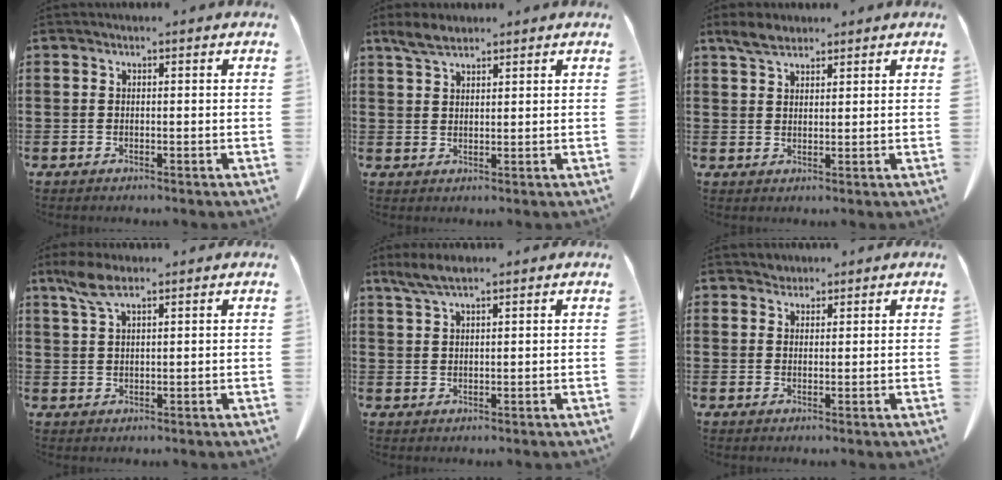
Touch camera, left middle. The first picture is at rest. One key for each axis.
{"total": 3.5, "fx": 2.6, "fy": 1.3, "fz": 1.9, "tx": -0.045, "ty": 0.004, "tz": 0.050}
{"total": 3.5, "fx": 2.8, "fy": 1.4, "fz": 1.6, "tx": -0.038, "ty": 0.003, "tz": 0.053}
{"total": 4.9, "fx": 2.9, "fy": 1.6, "fz": 3.7, "tx": -0.087, "ty": 0.001, "tz": 0.051}
{"total": 3.6, "fx": 2.5, "fy": 0.7, "fz": 2.5, "tx": -0.053, "ty": 0.002, "tz": 0.046}
{"total": 1.8, "fx": 1.6, "fy": 0.8, "fz": 0.0, "tx": -0.004, "ty": 0.003, "tz": 0.032}